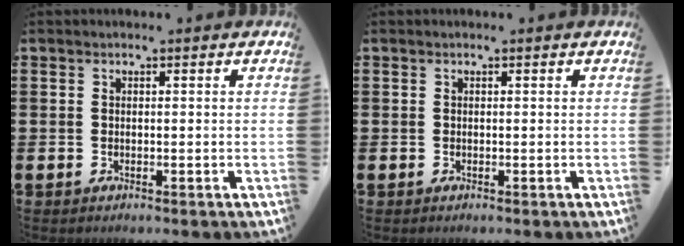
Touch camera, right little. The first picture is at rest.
{"total": 0.0}